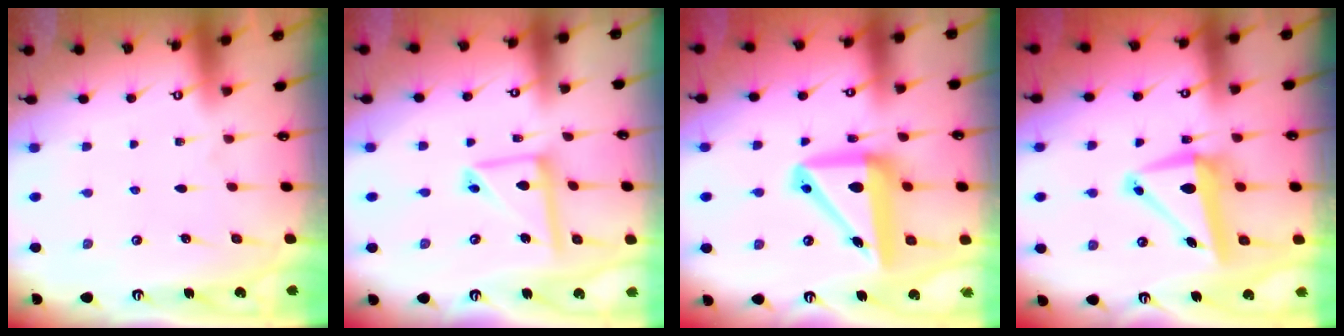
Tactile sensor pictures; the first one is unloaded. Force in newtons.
{"total": 11.1, "press": 11.0, "slide": 1.0}
{"total": 14.5, "press": 14.2, "slide": 2.9}
{"total": 8.6, "press": 8.3, "slide": 2.2}